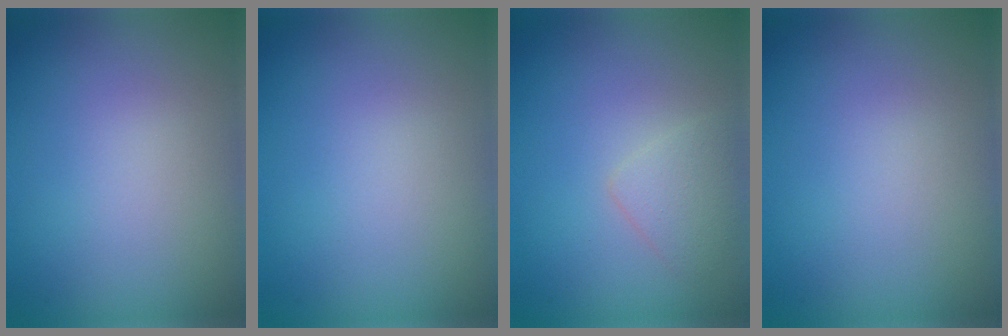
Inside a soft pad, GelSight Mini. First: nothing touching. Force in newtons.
{"total": 0.0}
{"total": 1.8, "press": 1.8, "slide": 0.1}
{"total": 0.0}